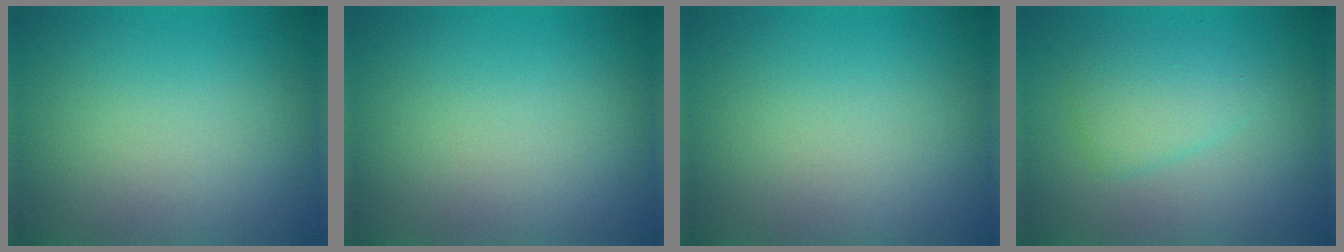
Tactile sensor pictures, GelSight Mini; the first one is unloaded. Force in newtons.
{"total": 0.0}
{"total": 0.0}
{"total": 2.6, "press": 2.6, "slide": 0.1}